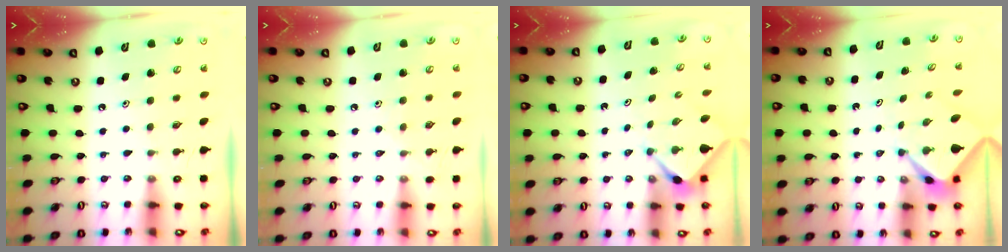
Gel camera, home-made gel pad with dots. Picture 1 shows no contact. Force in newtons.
{"total": 4.3, "press": 4.2, "slide": 0.7}
{"total": 2.3, "press": 2.3, "slide": 0.1}
{"total": 2.3, "press": 2.3, "slide": 0.3}